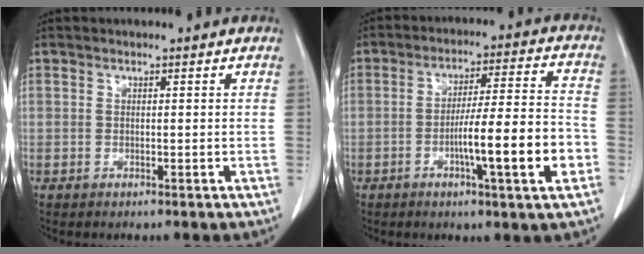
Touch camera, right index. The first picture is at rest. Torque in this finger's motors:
{"motor_torque": [1.74, -0.39, 0.90, 0.13]}